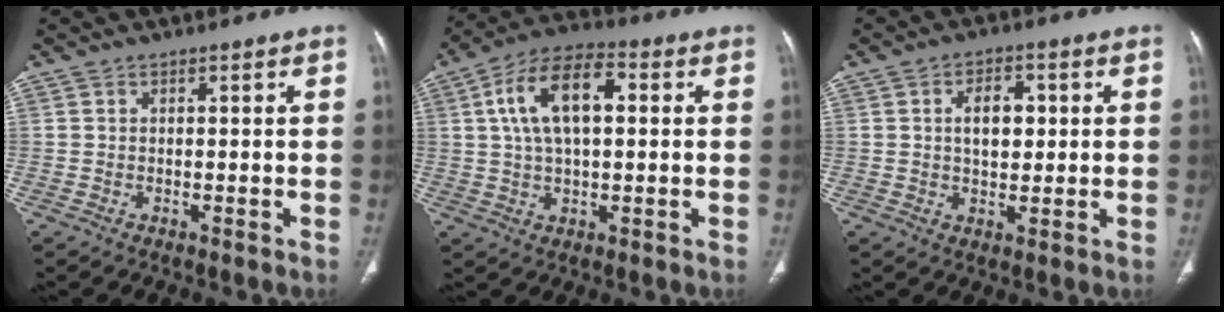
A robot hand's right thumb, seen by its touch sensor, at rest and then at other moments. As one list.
[{"total": 13.7, "force": [2.9, 7.0, 11.4], "torque": [-0.206, 0.021, 0.047]}, {"total": 6.5, "force": [1.1, 4.0, 5.0], "torque": [-0.059, 0.002, 0.017]}]